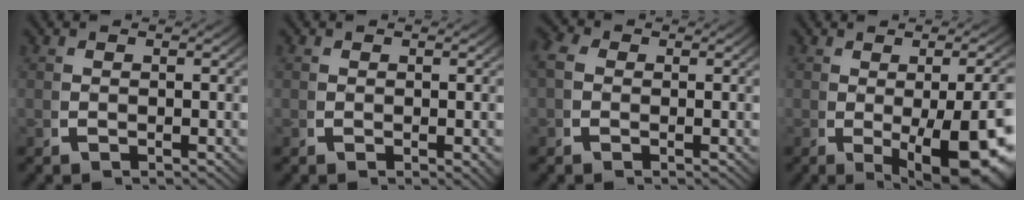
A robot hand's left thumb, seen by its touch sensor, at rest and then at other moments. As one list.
[{"total": 0.6, "force": [0.1, 0.2, 0.5], "torque": [-0.006, -0.002, 0.003]}, {"total": 2.2, "force": [0.3, 1.9, 1.0], "torque": [-0.025, 0.002, -0.001]}, {"total": 9.2, "force": [-2.1, 4.1, 7.9], "torque": [-0.120, -0.030, -0.007]}]